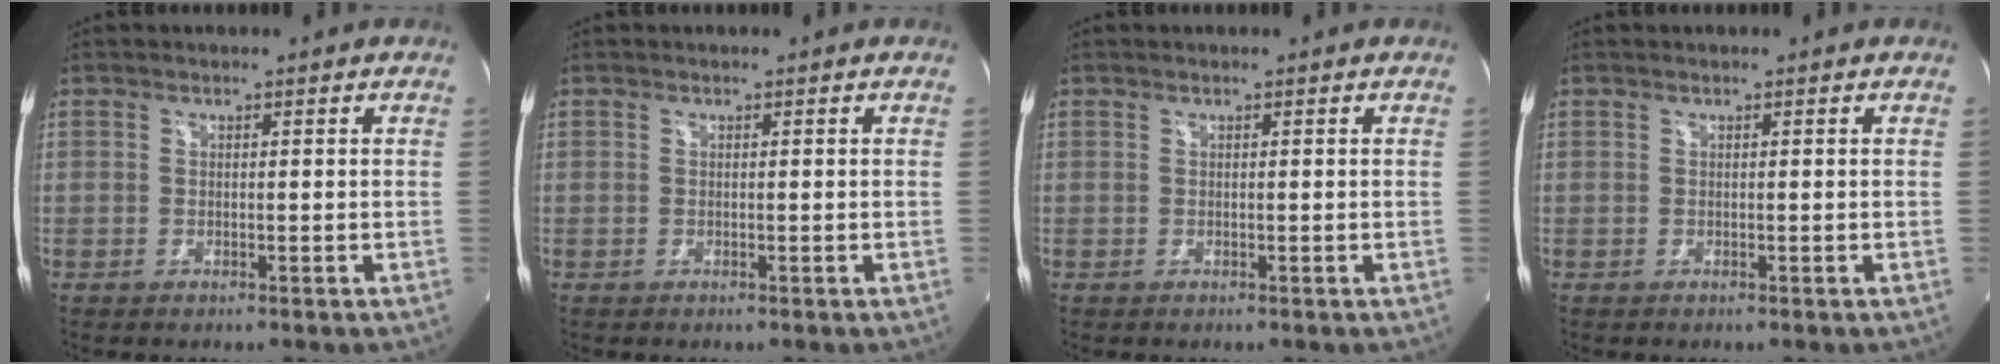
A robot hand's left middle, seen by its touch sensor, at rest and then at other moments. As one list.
[{"total": 0.0}, {"total": 0.0}, {"total": 0.0}]